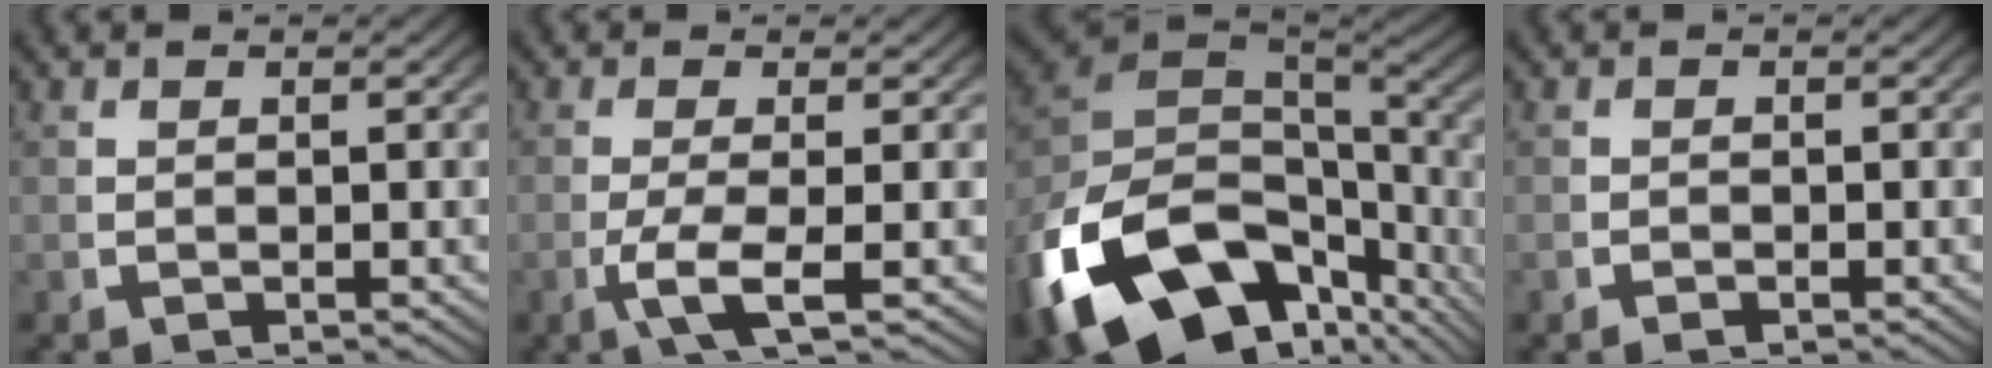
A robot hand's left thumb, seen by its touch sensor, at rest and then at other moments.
{"total": 4.2, "force": [-0.6, 1.3, 4.0], "torque": [-0.095, -0.009, -0.008]}
{"total": 20.0, "force": [-5.4, 12.9, 14.3], "torque": [-0.302, -0.067, -0.047]}
{"total": 0.5, "force": [-0.5, 0.1, 0.1], "torque": [0.001, -0.002, -0.012]}